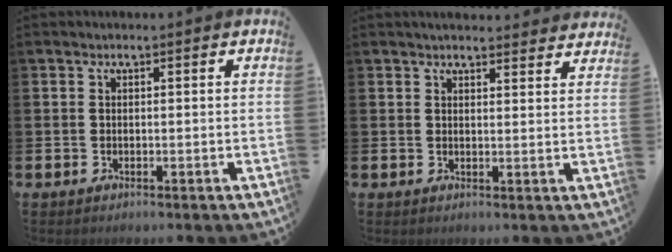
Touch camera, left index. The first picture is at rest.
{"total": 3.2, "force": [3.2, 0.4, 0.0], "torque": [-0.004, -0.016, 0.058]}